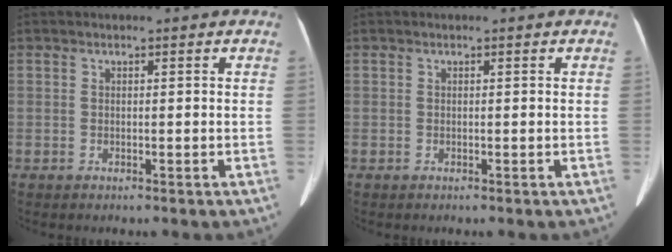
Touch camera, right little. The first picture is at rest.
{"total": 0.0}